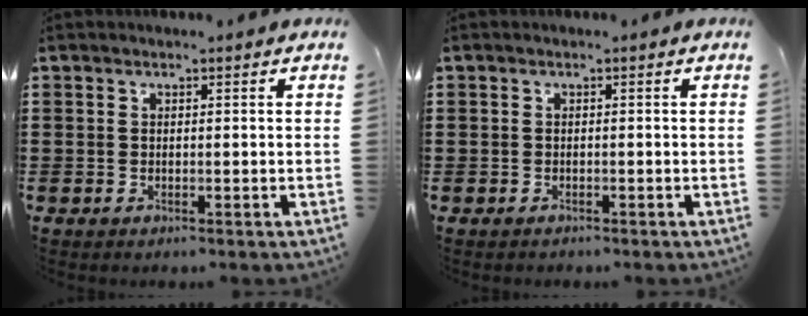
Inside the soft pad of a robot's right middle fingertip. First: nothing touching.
{"total": 0.7, "force": [-0.4, 0.5, -0.1], "torque": [0.001, 0.004, -0.011]}